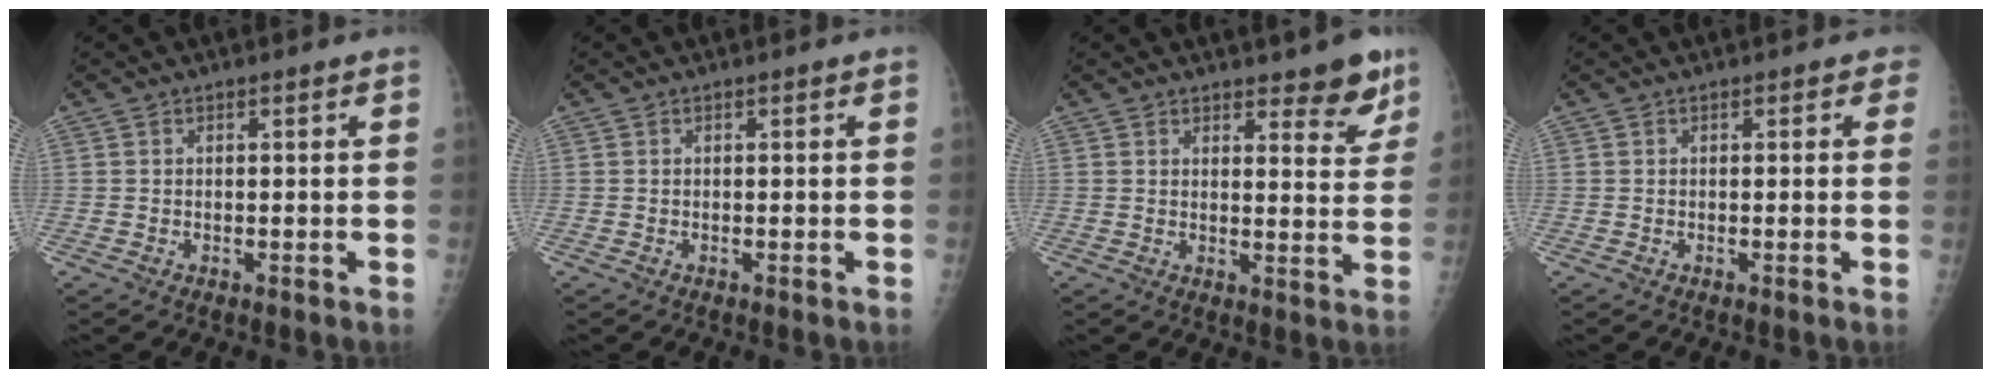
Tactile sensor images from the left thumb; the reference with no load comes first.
{"total": 0.0}
{"total": 6.5, "force": [4.9, 2.4, 3.6], "torque": [-0.013, -0.033, 0.061]}
{"total": 1.2, "force": [0.6, 0.8, 0.7], "torque": [0.014, 0.001, -0.001]}